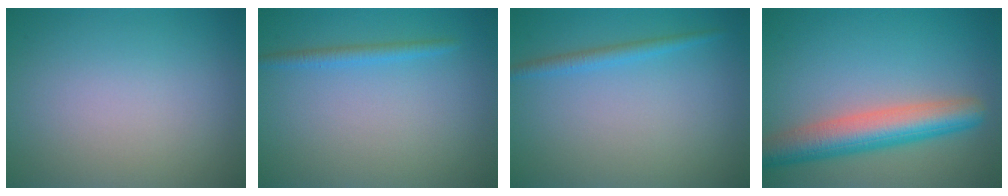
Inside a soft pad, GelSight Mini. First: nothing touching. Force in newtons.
{"total": 1.5, "press": 1.5, "slide": 0.1}
{"total": 1.5, "press": 1.5, "slide": 0.1}
{"total": 6.3, "press": 6.3, "slide": 0.3}